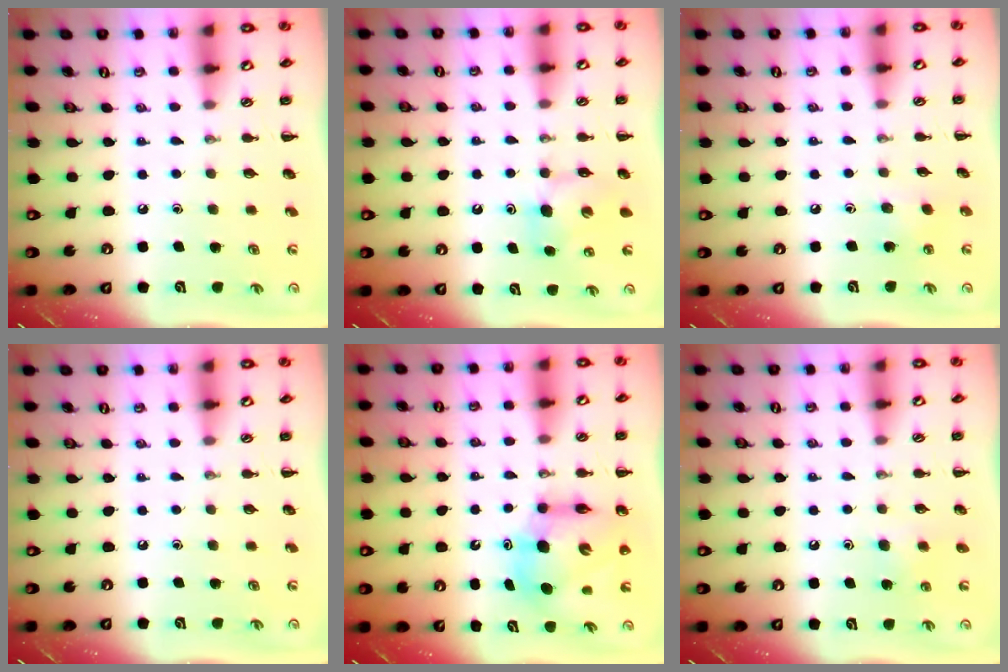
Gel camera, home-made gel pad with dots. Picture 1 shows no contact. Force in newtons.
{"total": 6.2, "press": 6.2, "slide": 0.8}
{"total": 6.7, "press": 6.6, "slide": 1.4}
{"total": 0.0}
{"total": 8.5, "press": 8.1, "slide": 2.4}
{"total": 3.6, "press": 3.3, "slide": 1.4}